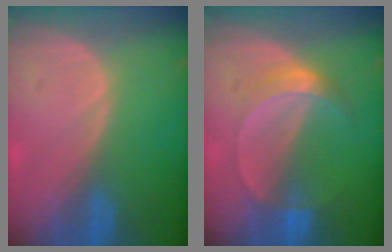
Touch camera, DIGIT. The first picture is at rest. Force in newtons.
{"total": 5.0, "press": 4.5, "slide": 2.2}